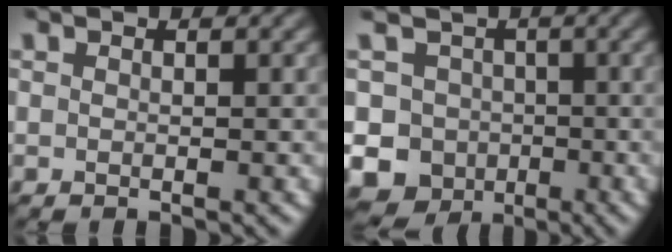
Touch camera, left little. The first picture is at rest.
{"total": 10.3, "force": [-3.4, 9.2, 3.0], "torque": [-0.041, -0.009, -0.078]}